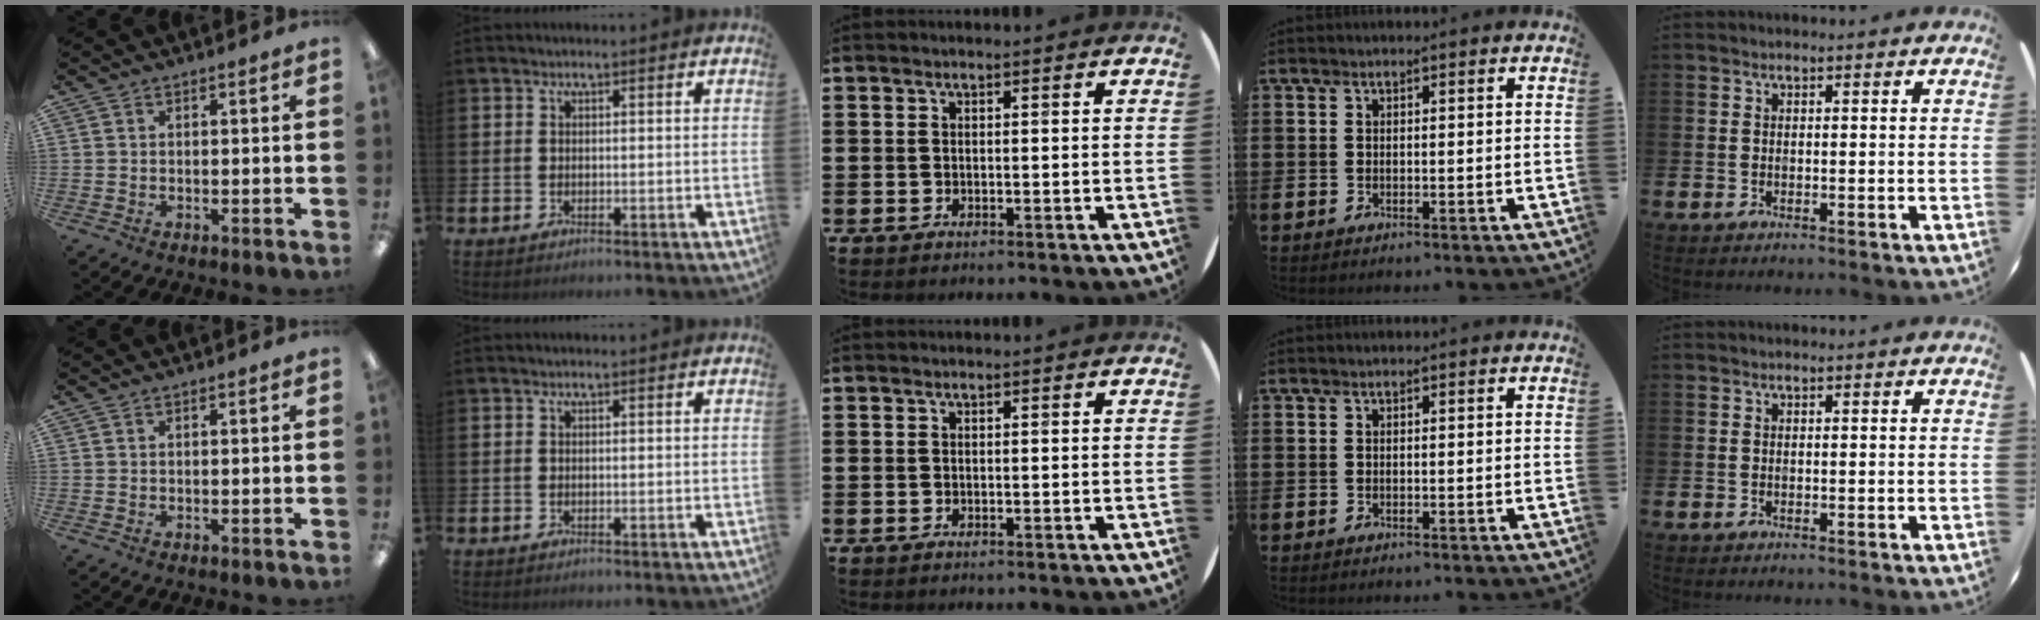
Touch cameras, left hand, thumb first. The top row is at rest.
{}